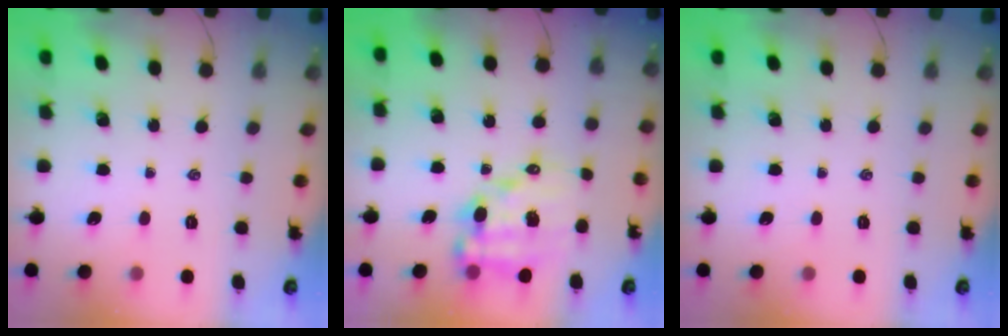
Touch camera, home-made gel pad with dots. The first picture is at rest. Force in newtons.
{"total": 12.3, "press": 12.0, "slide": 3.0}
{"total": 0.0}